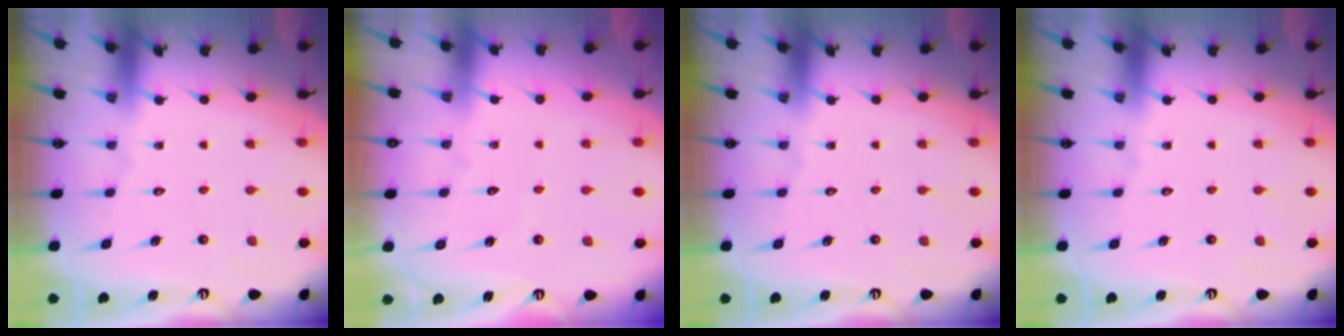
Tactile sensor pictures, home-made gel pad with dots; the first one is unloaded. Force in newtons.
{"total": 2.0, "press": 2.0, "slide": 0.1}
{"total": 0.0}
{"total": 0.0}